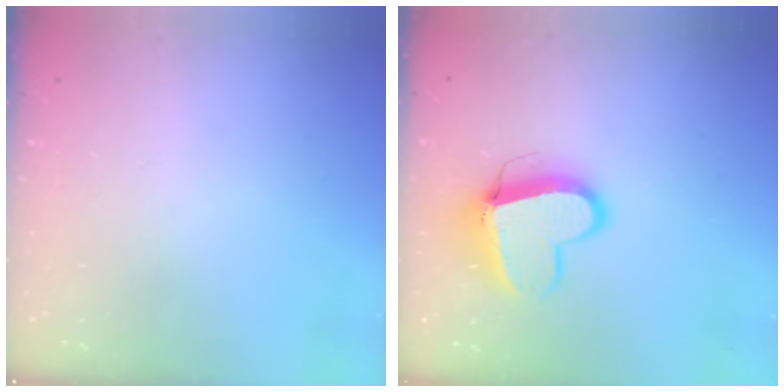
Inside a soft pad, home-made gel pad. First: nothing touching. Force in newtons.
{"total": 11.6, "press": 11.6, "slide": 1.2}